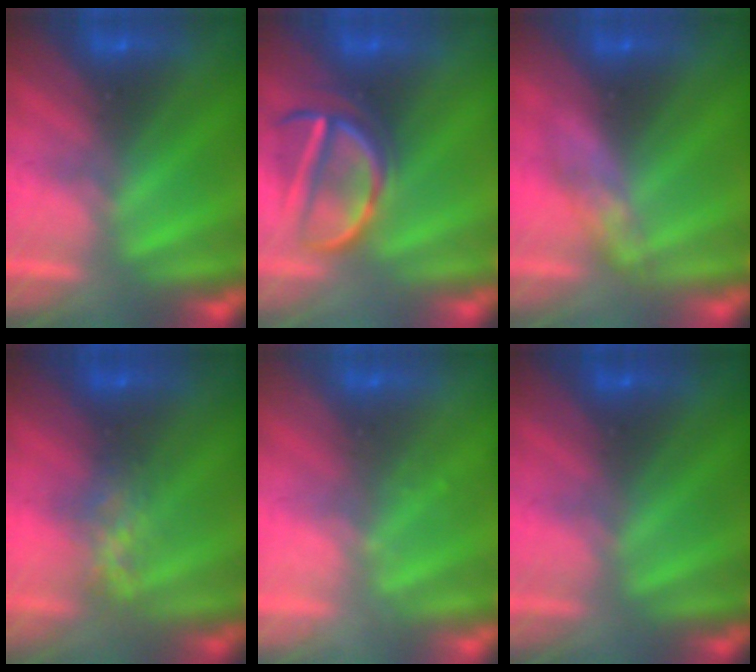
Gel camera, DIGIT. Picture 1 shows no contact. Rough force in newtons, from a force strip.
{"total": 3.8}
{"total": 2.7}
{"total": 4.8}
{"total": 2.1}
{"total": 2.6}